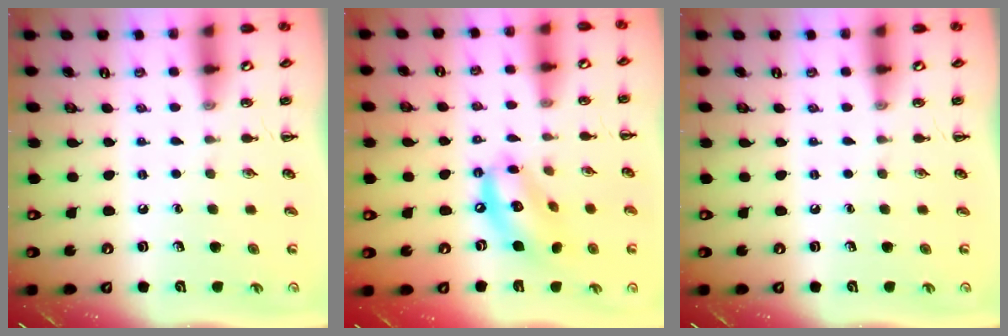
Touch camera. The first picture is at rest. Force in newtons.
{"total": 12.5, "press": 12.2, "slide": 3.0}
{"total": 0.0}